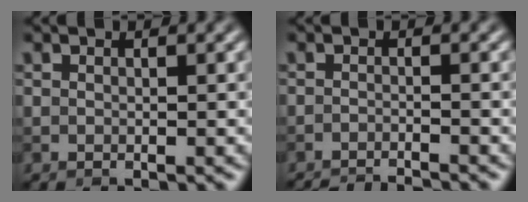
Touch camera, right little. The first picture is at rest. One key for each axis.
{"total": 4.6, "fx": -4.4, "fy": 0.5, "fz": 1.3, "tx": -0.016, "ty": -0.008, "tz": -0.065}